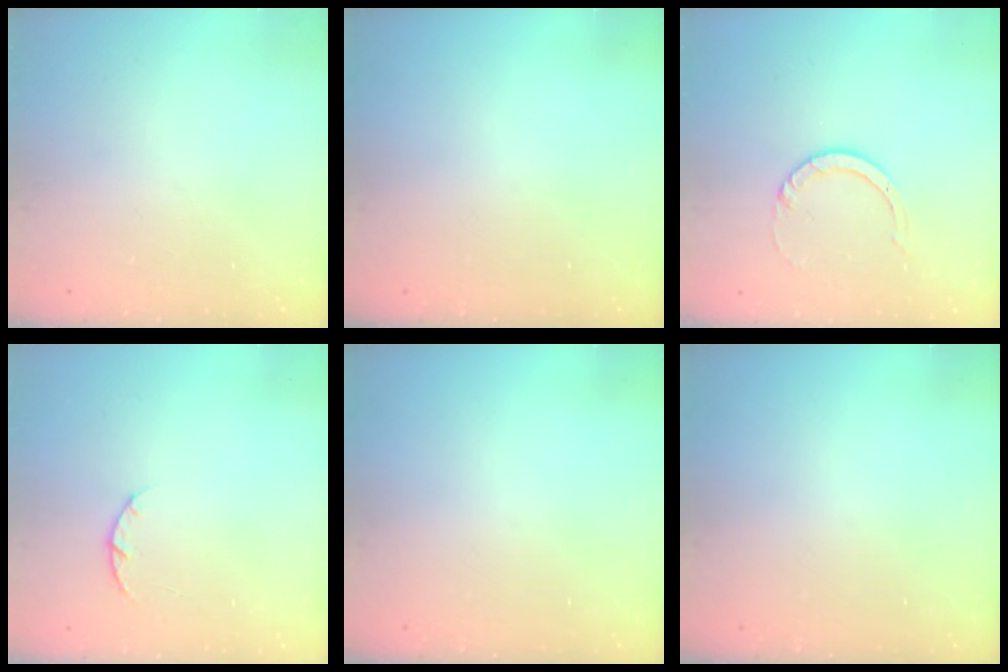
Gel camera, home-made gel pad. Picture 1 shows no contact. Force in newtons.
{"total": 0.0}
{"total": 5.1, "press": 5.1, "slide": 0.3}
{"total": 2.9, "press": 2.9, "slide": 0.5}
{"total": 0.0}
{"total": 0.0}